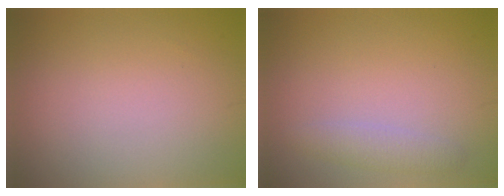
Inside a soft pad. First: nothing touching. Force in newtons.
{"total": 1.7, "press": 1.7, "slide": 0.0}